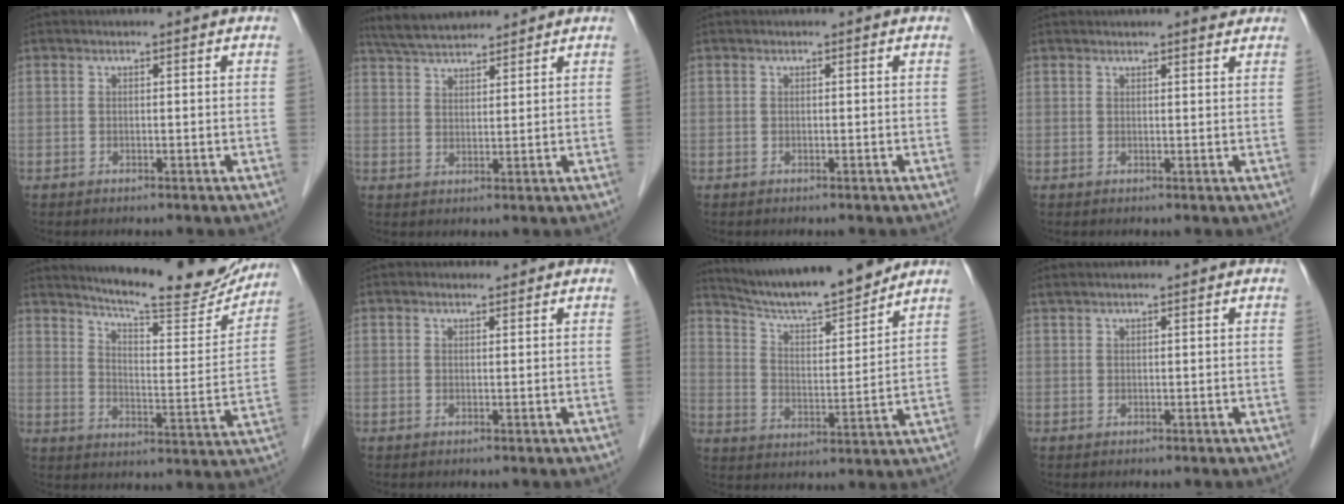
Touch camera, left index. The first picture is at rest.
{"total": 7.5, "force": [6.9, 1.3, 2.7], "torque": [-0.053, 0.027, 0.128]}
{"total": 0.0}
{"total": 4.3, "force": [3.8, 0.7, 1.8], "torque": [-0.024, 0.010, 0.044]}
{"total": 20.1, "force": [18.4, 2.3, 7.7], "torque": [-0.111, -0.046, 0.242]}
{"total": 0.7, "force": [0.5, 0.4, 0.1], "torque": [-0.007, 0.000, 0.007]}
{"total": 14.1, "force": [13.0, 0.6, 5.5], "torque": [-0.097, -0.002, 0.218]}
{"total": 0.9, "force": [0.7, -0.1, 0.6], "torque": [-0.013, 0.014, 0.020]}